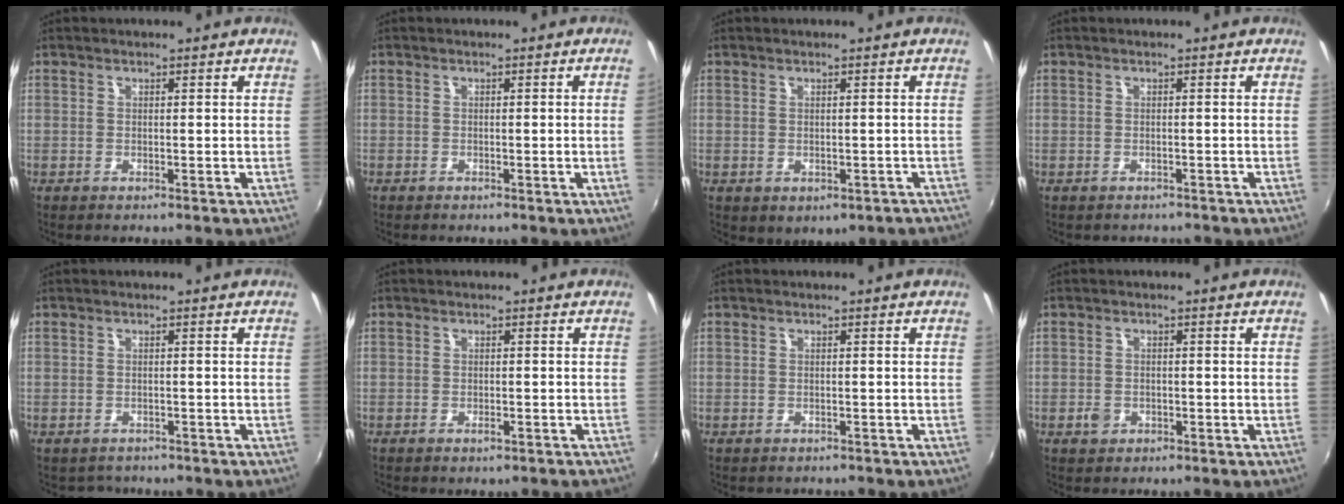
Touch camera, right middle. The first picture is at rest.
{"total": 1.2, "force": [-0.1, -0.8, 0.9], "torque": [-0.008, -0.008, -0.002]}
{"total": 3.7, "force": [-1.4, 2.7, 2.1], "torque": [-0.038, -0.007, -0.008]}
{"total": 1.5, "force": [-1.1, 1.0, 0.0], "torque": [-0.005, 0.000, -0.014]}
{"total": 1.9, "force": [-1.5, 1.2, 0.0], "torque": [-0.006, -0.004, -0.021]}
{"total": 1.4, "force": [-0.9, 0.7, 0.7], "torque": [-0.013, -0.003, -0.013]}
{"total": 1.1, "force": [-0.7, 0.8, -0.1], "torque": [-0.003, 0.000, -0.009]}
{"total": 2.2, "force": [-1.0, 1.7, 0.8], "torque": [-0.015, 0.001, -0.016]}